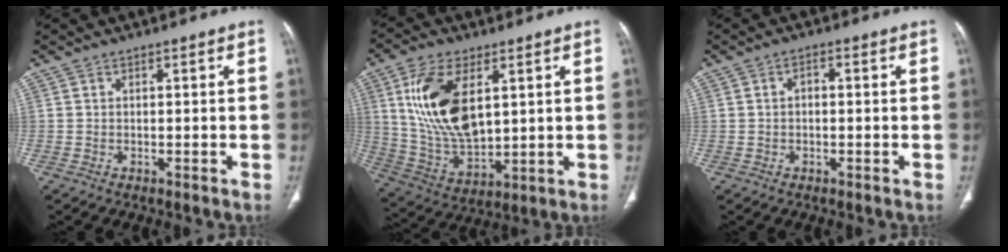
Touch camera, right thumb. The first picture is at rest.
{"total": 17.0, "force": [5.1, 8.8, 13.7], "torque": [-0.260, -0.020, 0.108]}
{"total": 1.7, "force": [0.0, 1.0, 1.3], "torque": [-0.021, 0.008, -0.004]}